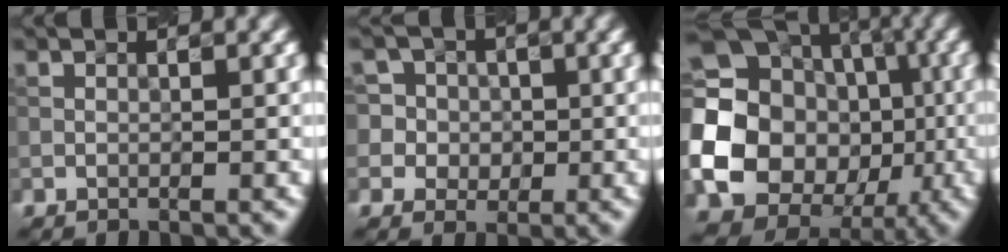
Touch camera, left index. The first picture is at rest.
{"total": 6.6, "force": [2.1, 6.0, 2.0], "torque": [-0.050, 0.038, 0.019]}
{"total": 23.2, "force": [-3.6, 21.2, 8.8], "torque": [-0.203, 0.004, -0.089]}